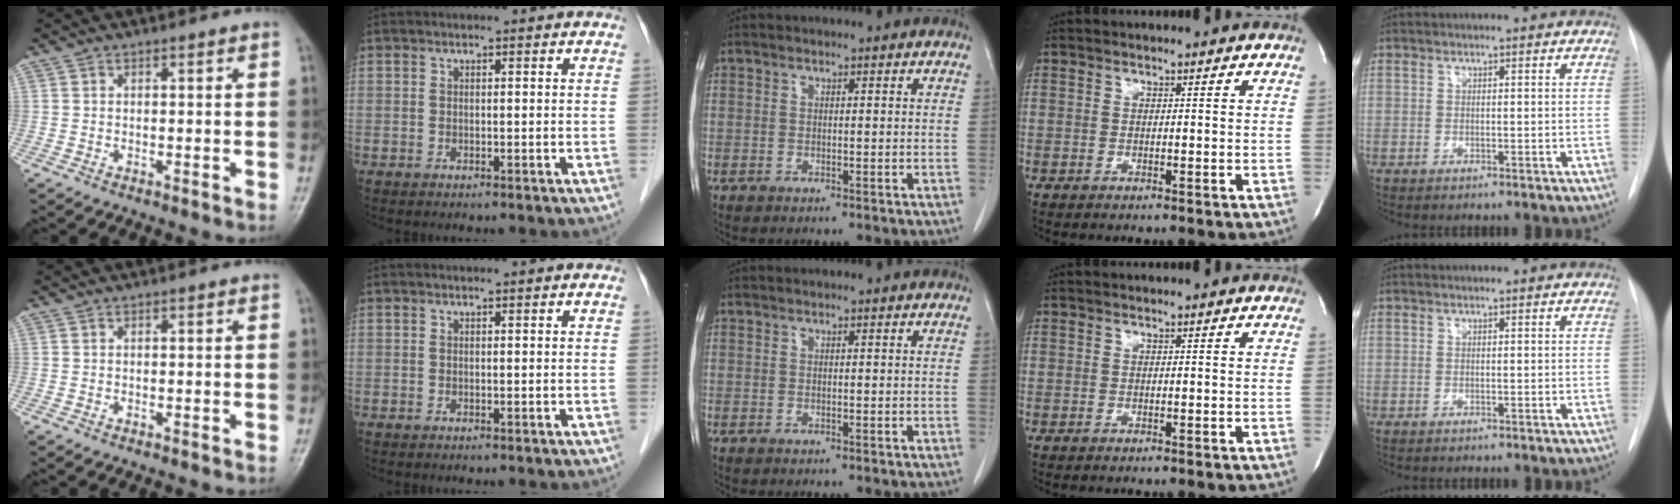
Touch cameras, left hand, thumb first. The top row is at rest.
{}